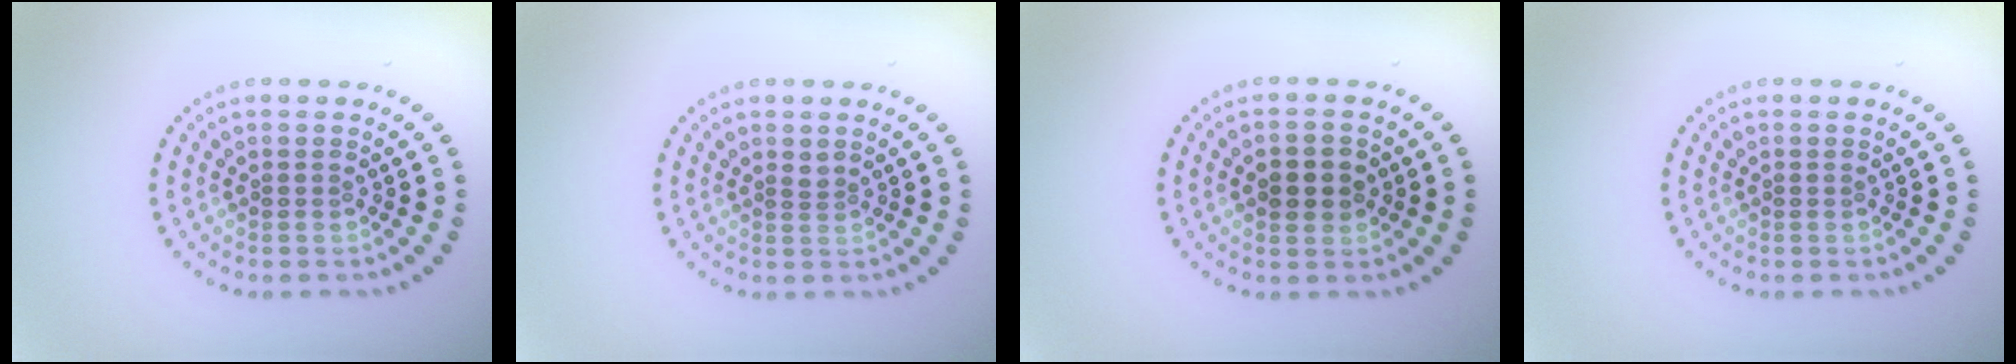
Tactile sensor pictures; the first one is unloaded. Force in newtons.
{"total": 0.9, "press": 0.6, "slide": 0.7}
{"total": 2.6, "press": 2.6, "slide": 0.1}
{"total": 0.0}